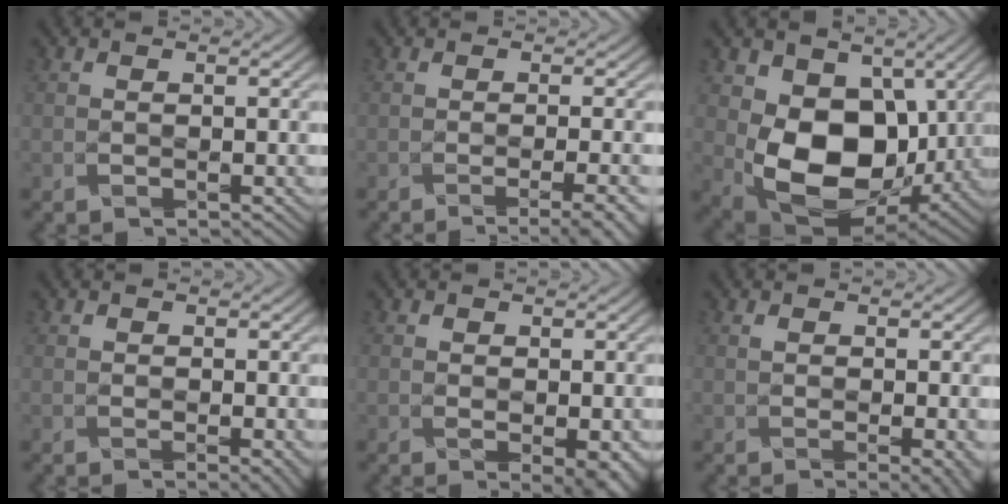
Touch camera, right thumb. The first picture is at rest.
{"total": 4.5, "force": [-2.3, 0.9, 3.8], "torque": [-0.038, 0.005, -0.018]}
{"total": 12.6, "force": [0.7, 8.6, 9.1], "torque": [-0.186, -0.025, 0.020]}
{"total": 2.1, "force": [0.6, 1.3, 1.5], "torque": [-0.026, -0.003, 0.011]}
{"total": 3.6, "force": [0.2, 2.3, 2.8], "torque": [-0.042, -0.005, 0.006]}
{"total": 2.7, "force": [0.3, 1.2, 2.4], "torque": [-0.031, -0.001, 0.008]}